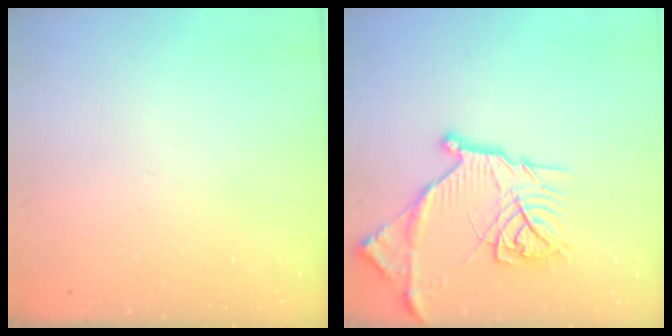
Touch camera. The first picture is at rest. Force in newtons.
{"total": 20.3, "press": 20.2, "slide": 1.6}